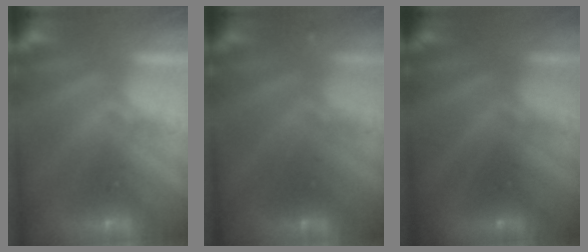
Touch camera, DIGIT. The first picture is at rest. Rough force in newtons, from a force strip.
{"total": 1.9}
{"total": 1.7}